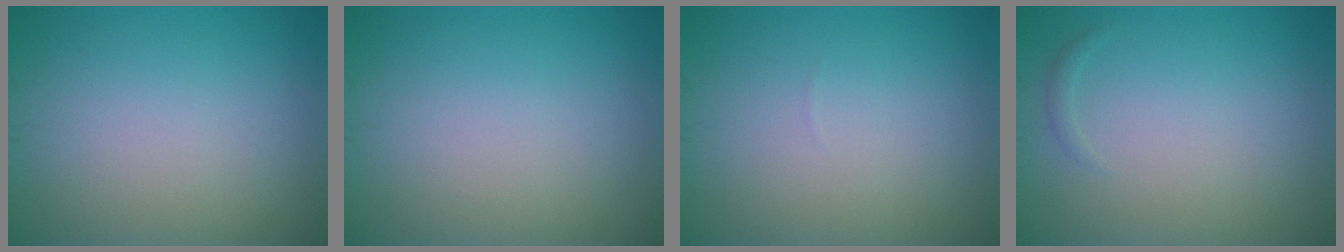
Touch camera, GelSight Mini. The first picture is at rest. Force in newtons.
{"total": 0.0}
{"total": 0.0}
{"total": 0.5, "press": 0.5, "slide": 0.0}